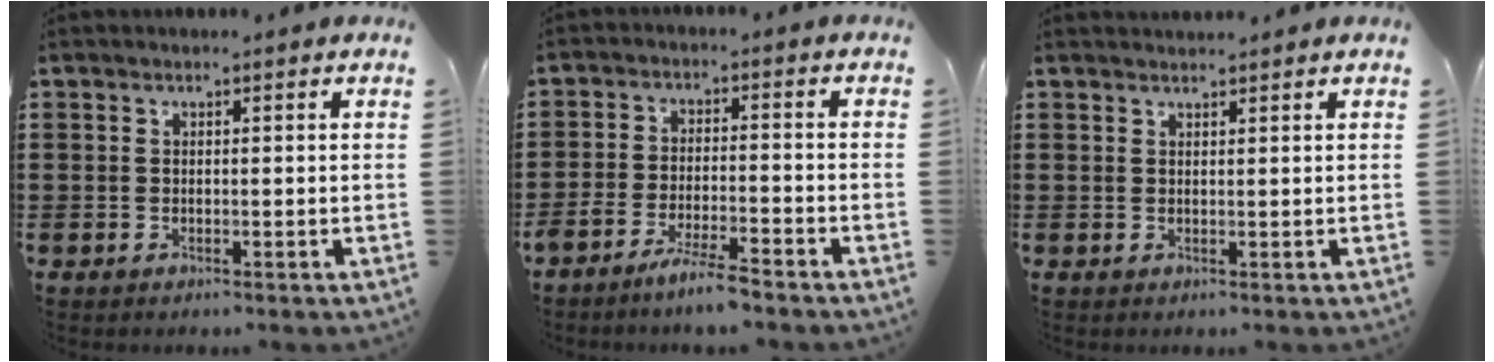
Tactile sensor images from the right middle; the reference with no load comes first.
{"total": 4.8, "force": [-4.2, 0.0, 2.4], "torque": [-0.050, -0.008, -0.079]}
{"total": 1.2, "force": [1.2, -0.1, -0.1], "torque": [0.000, -0.003, 0.023]}